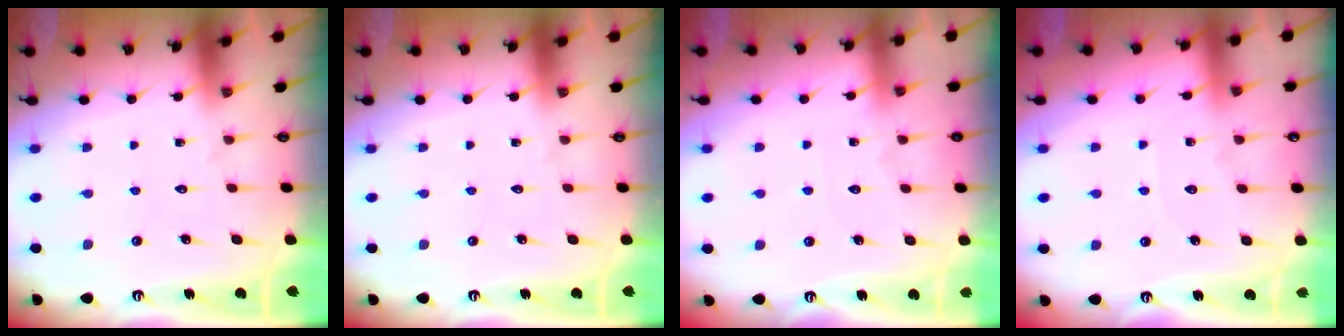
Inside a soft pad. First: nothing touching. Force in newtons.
{"total": 0.0}
{"total": 4.8, "press": 4.7, "slide": 0.7}
{"total": 3.9, "press": 3.8, "slide": 0.5}